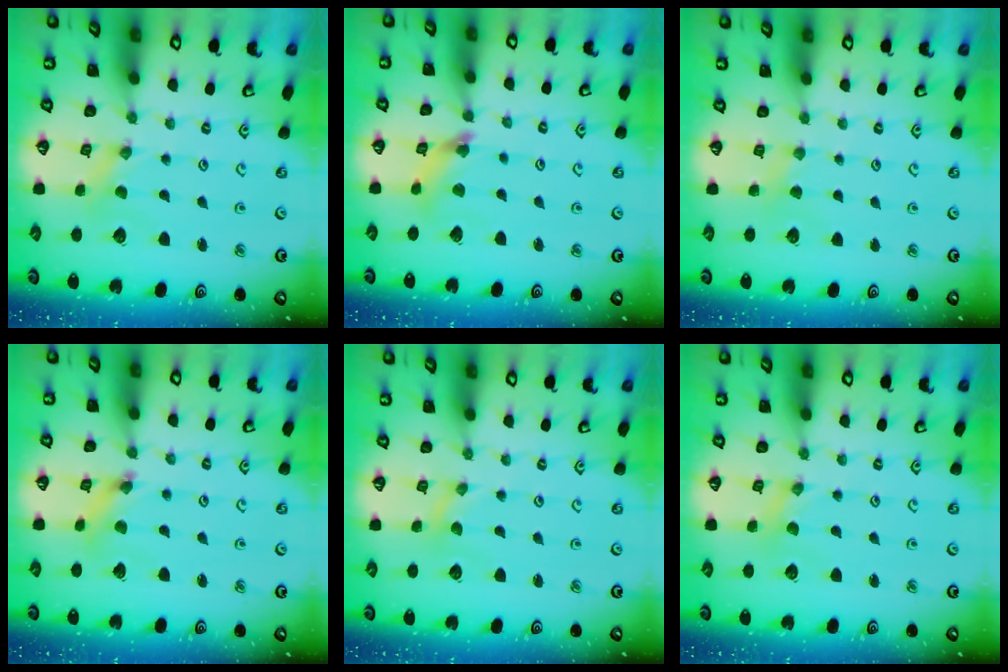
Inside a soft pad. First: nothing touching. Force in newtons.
{"total": 6.6, "press": 6.6, "slide": 0.6}
{"total": 2.0, "press": 2.0, "slide": 0.4}
{"total": 3.0, "press": 3.0, "slide": 0.2}
{"total": 0.0}
{"total": 0.7, "press": 0.7, "slide": 0.2}